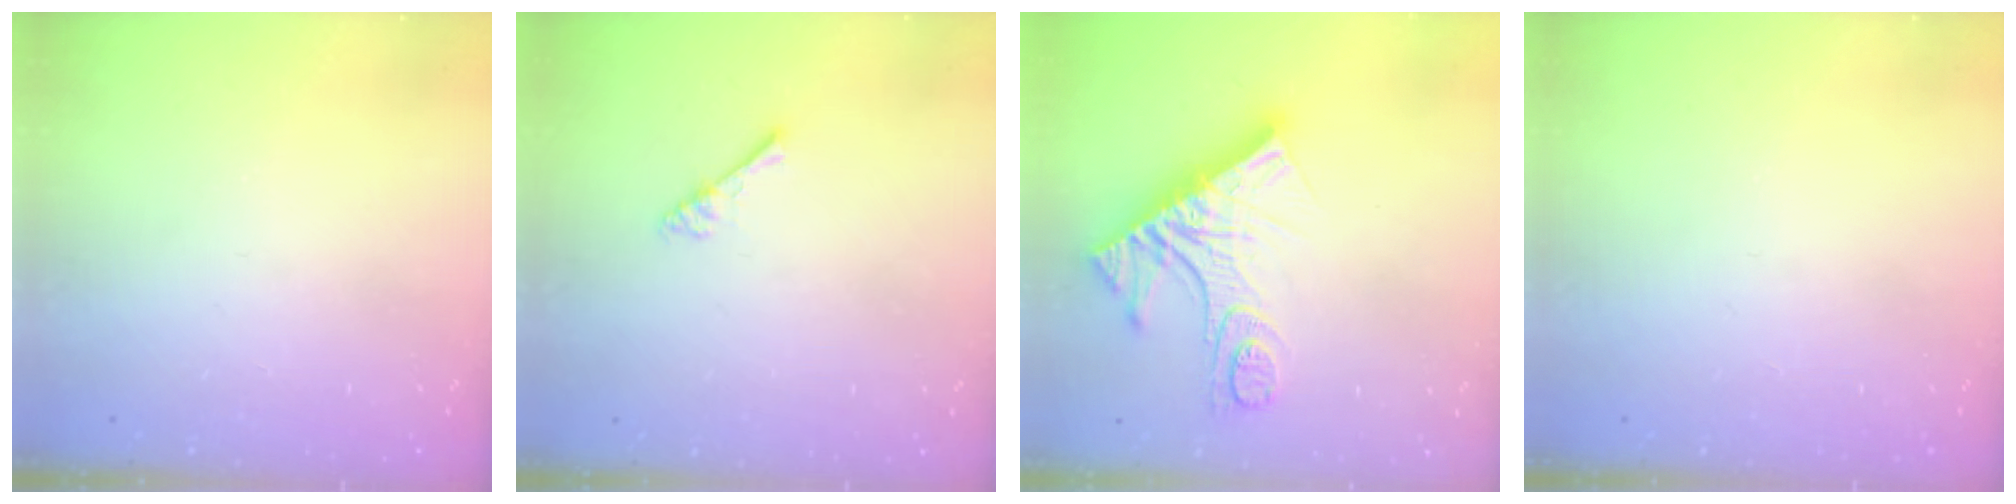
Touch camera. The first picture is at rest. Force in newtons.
{"total": 2.5, "press": 2.5, "slide": 0.4}
{"total": 15.7, "press": 15.6, "slide": 1.6}
{"total": 0.0}